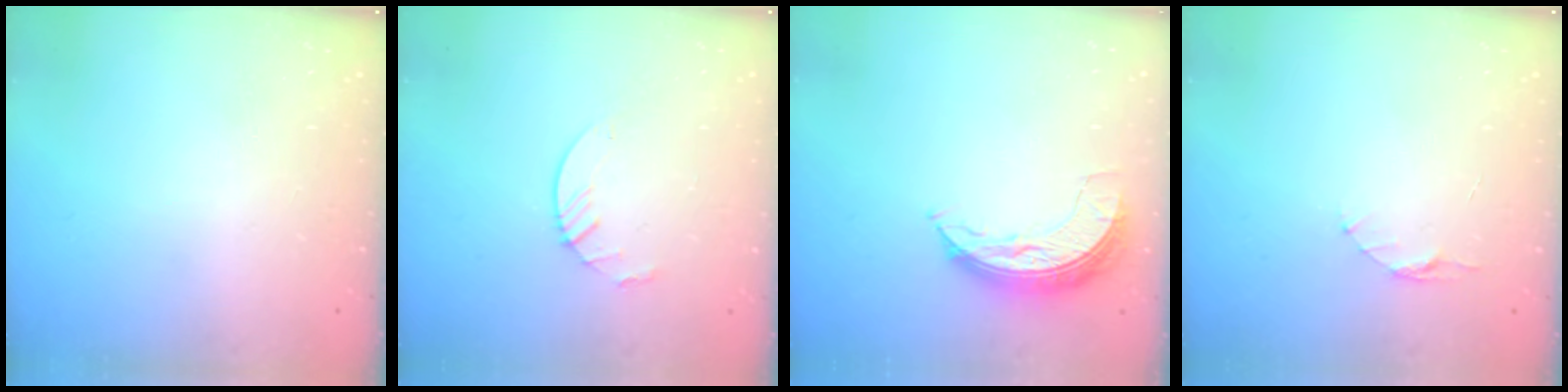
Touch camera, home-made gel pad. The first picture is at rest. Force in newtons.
{"total": 4.9, "press": 4.9, "slide": 0.4}
{"total": 7.7, "press": 7.7, "slide": 0.3}
{"total": 3.5, "press": 3.5, "slide": 0.3}